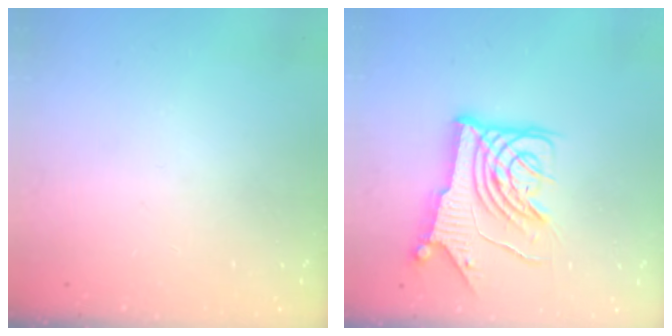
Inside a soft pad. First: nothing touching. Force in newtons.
{"total": 12.6, "press": 12.6, "slide": 1.4}